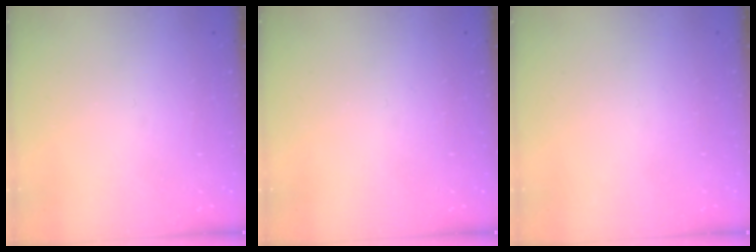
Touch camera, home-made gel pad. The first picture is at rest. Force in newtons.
{"total": 0.0}
{"total": 1.5, "press": 1.5, "slide": 0.1}